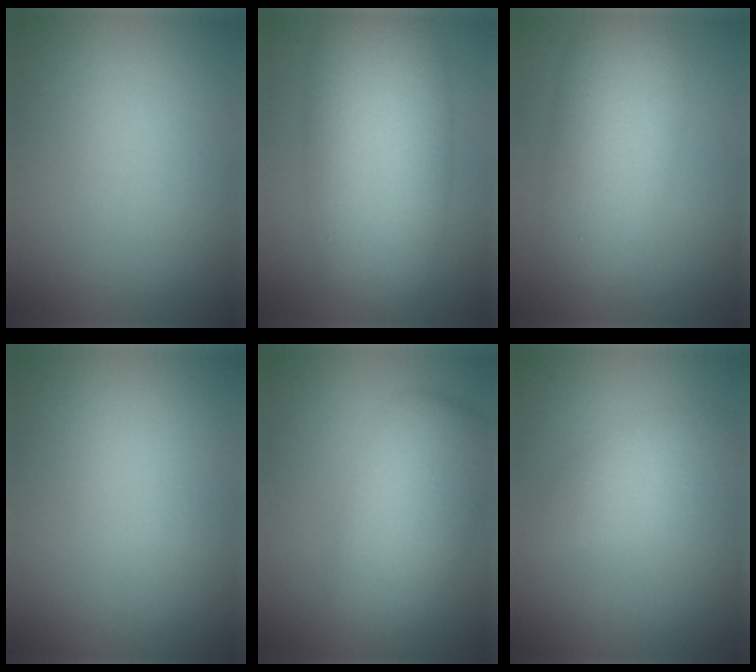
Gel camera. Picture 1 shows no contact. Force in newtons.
{"total": 10.5, "press": 10.5, "slide": 0.2}
{"total": 6.2, "press": 6.2, "slide": 0.2}
{"total": 0.0}
{"total": 6.1, "press": 6.1, "slide": 0.4}
{"total": 2.6, "press": 2.6, "slide": 0.1}